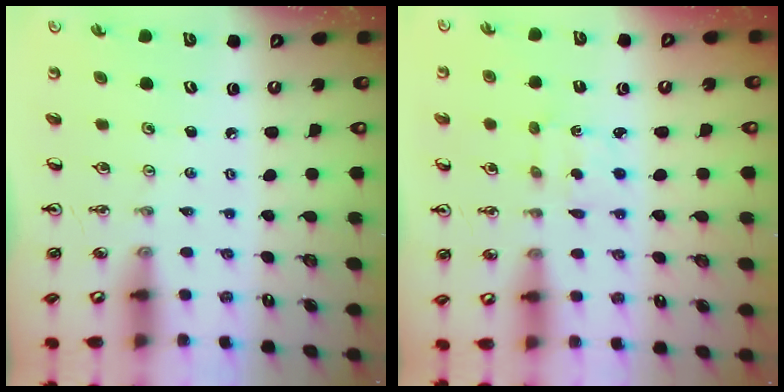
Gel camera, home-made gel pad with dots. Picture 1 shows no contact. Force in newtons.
{"total": 2.8, "press": 2.8, "slide": 0.5}